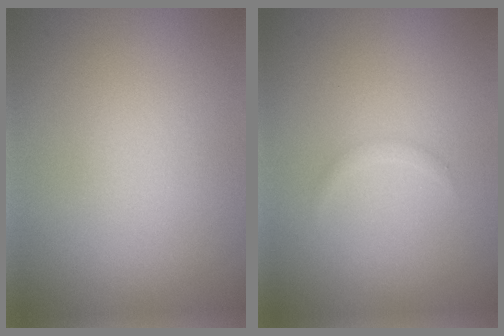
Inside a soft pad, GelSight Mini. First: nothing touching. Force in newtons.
{"total": 0.5, "press": 0.5, "slide": 0.0}